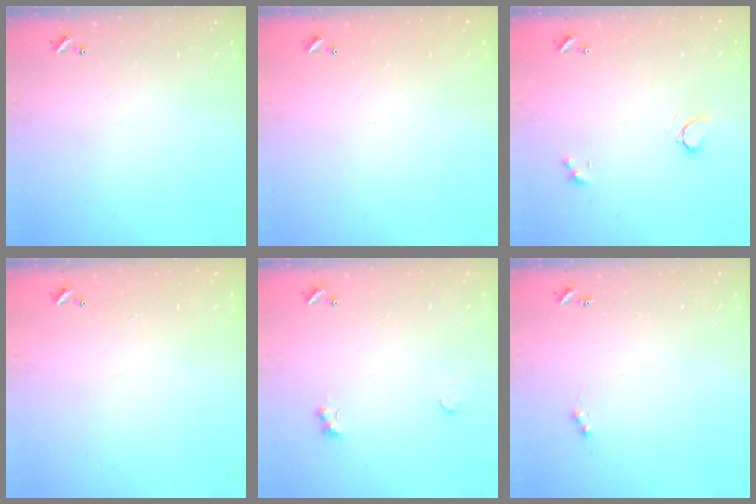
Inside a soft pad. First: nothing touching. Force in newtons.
{"total": 2.8, "press": 2.8, "slide": 0.1}
{"total": 1.6, "press": 1.4, "slide": 0.6}
{"total": 2.9, "press": 2.9, "slide": 0.1}
{"total": 2.1, "press": 2.1, "slide": 0.5}
{"total": 1.2, "press": 1.1, "slide": 0.6}